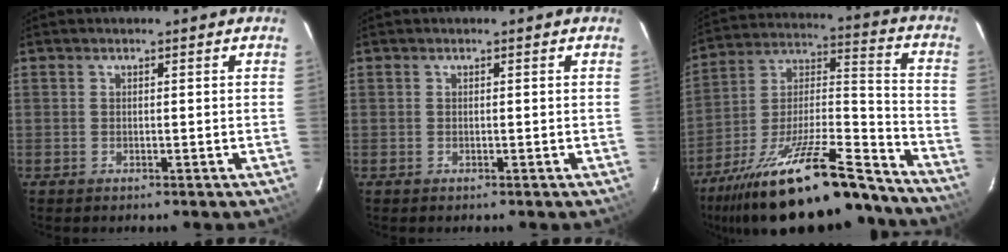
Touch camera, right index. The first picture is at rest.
{"total": 0.0}
{"total": 27.8, "force": [-21.6, 6.6, 16.2], "torque": [-0.270, -0.008, -0.329]}